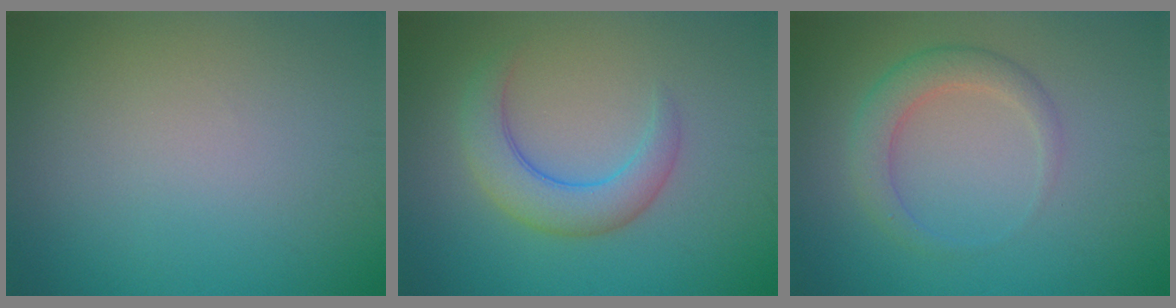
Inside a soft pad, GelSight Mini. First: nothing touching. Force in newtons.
{"total": 4.3, "press": 4.3, "slide": 0.3}
{"total": 3.0, "press": 3.0, "slide": 0.1}